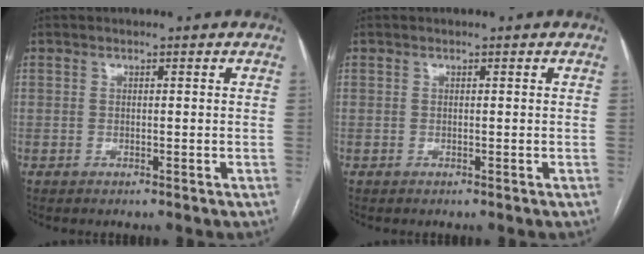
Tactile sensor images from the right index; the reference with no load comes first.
{"total": 0.0}